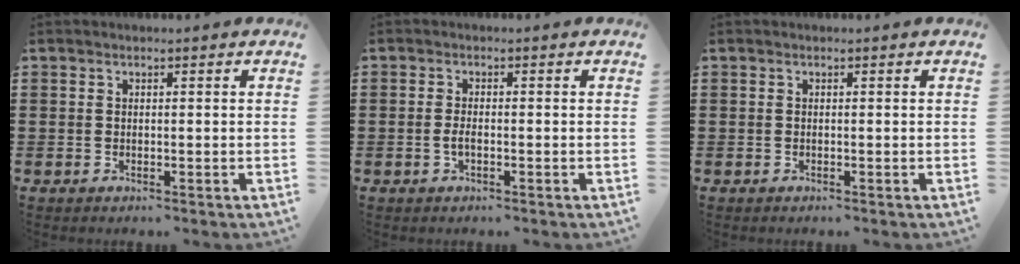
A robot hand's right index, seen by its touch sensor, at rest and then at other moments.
{"total": 1.8, "force": [-0.4, 0.7, 1.6], "torque": [-0.038, -0.002, -0.010]}
{"total": 0.0}